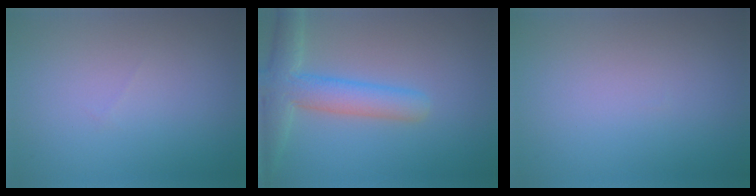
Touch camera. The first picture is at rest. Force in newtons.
{"total": 5.4, "press": 5.4, "slide": 0.4}
{"total": 0.0}